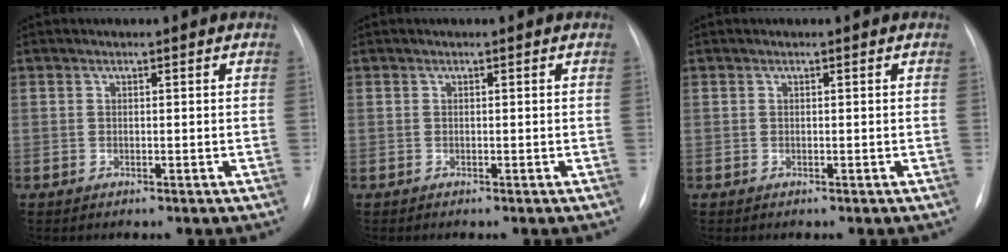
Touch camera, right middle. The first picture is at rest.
{"total": 0.0}
{"total": 0.0}